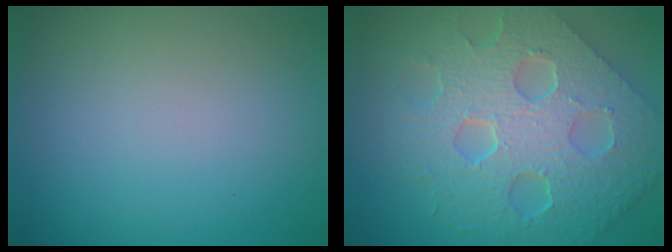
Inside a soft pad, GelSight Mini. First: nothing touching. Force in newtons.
{"total": 7.9, "press": 6.5, "slide": 4.4}